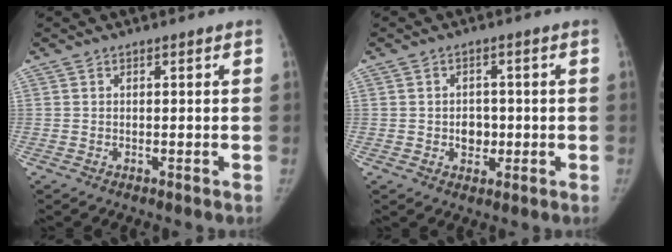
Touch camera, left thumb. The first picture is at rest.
{"total": 3.7, "force": [-0.5, 3.0, 2.1], "torque": [-0.008, 0.005, -0.003]}